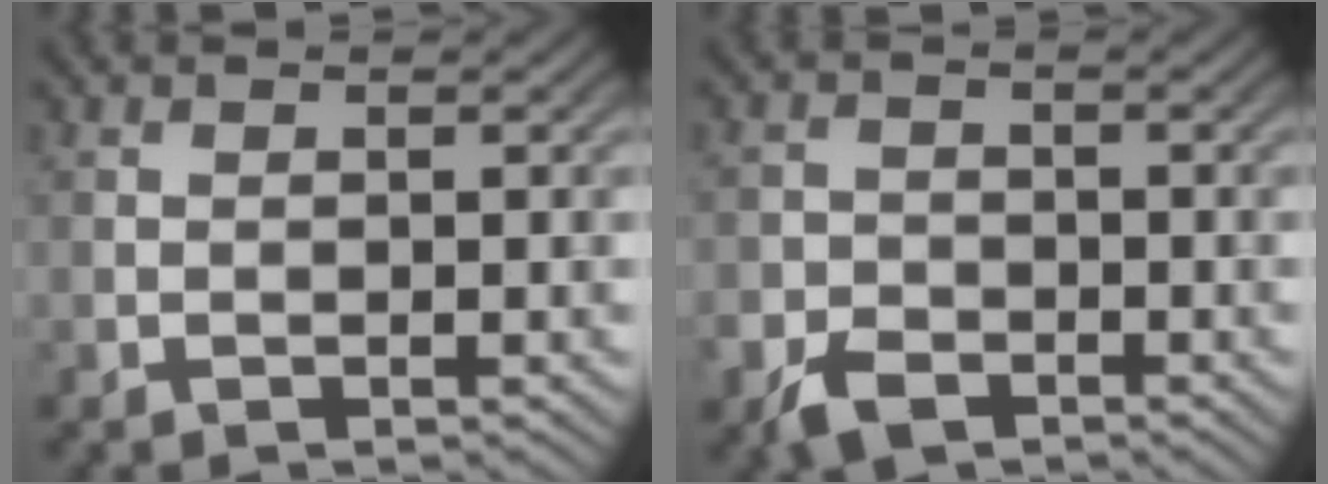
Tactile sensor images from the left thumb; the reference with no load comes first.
{"total": 4.1, "force": [-2.6, 2.6, 1.8], "torque": [-0.040, -0.008, -0.056]}